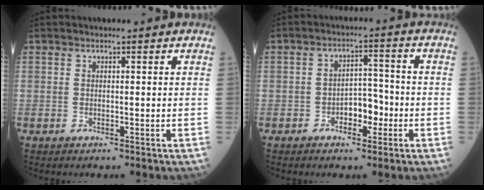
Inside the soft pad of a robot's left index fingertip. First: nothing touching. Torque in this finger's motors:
{"motor_torque": [0.17, -0.07, 0.06, 0.02]}